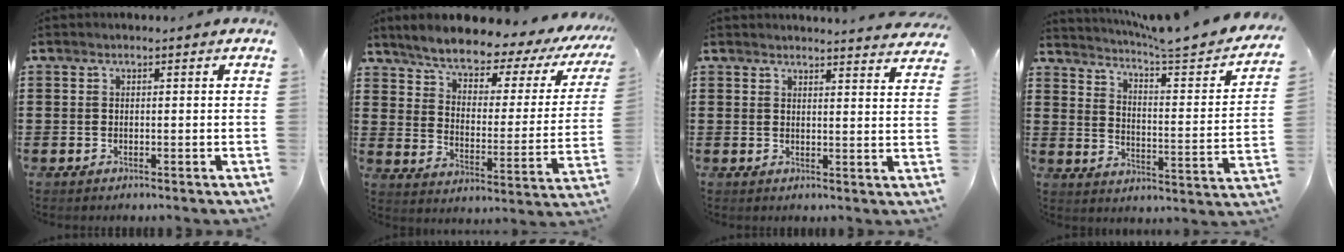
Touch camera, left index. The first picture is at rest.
{"total": 5.8, "force": [5.2, 1.1, 2.3], "torque": [-0.075, -0.041, 0.082]}
{"total": 2.9, "force": [2.9, -0.5, 0.1], "torque": [-0.004, -0.017, 0.051]}
{"total": 5.1, "force": [4.4, -0.5, 2.4], "torque": [-0.063, -0.041, 0.065]}